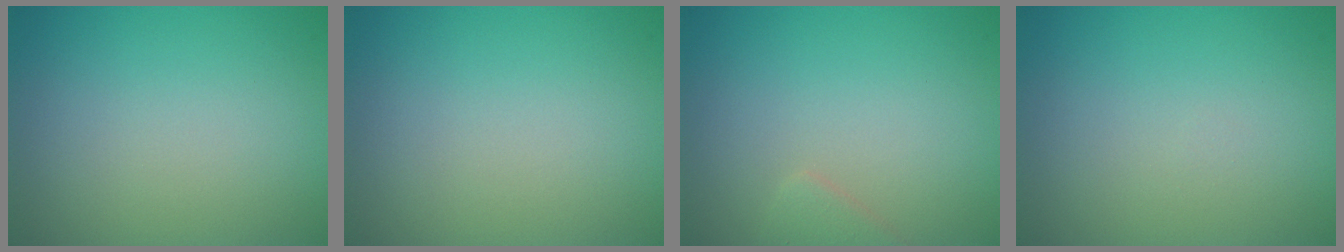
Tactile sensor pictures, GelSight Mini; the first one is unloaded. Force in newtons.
{"total": 0.0}
{"total": 1.1, "press": 1.1, "slide": 0.1}
{"total": 0.0}